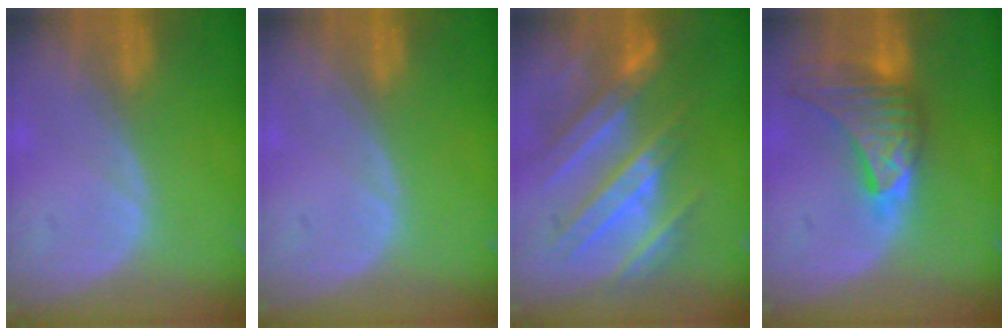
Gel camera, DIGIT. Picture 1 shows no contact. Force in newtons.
{"total": 0.0}
{"total": 9.9, "press": 9.6, "slide": 2.3}
{"total": 8.9, "press": 8.4, "slide": 3.0}